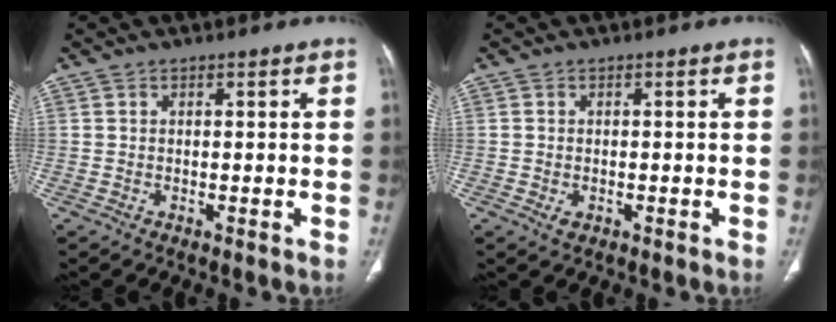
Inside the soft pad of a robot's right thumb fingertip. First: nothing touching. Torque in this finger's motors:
{"motor_torque": [-0.86, 0.36, 0.03, 0.39, -0.06]}